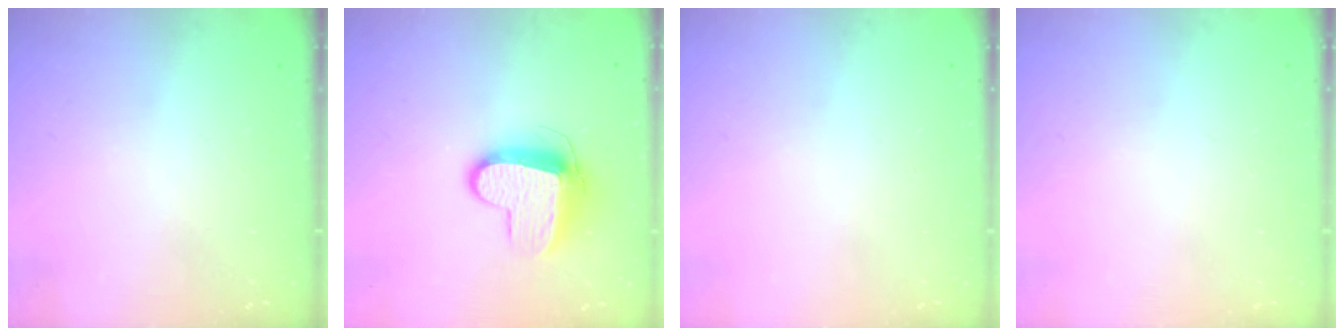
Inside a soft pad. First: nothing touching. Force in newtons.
{"total": 11.1, "press": 11.1, "slide": 0.4}
{"total": 0.0}
{"total": 0.0}